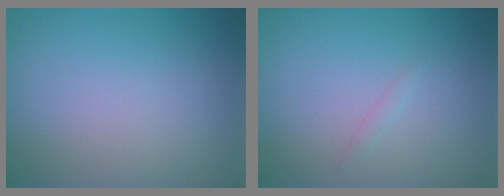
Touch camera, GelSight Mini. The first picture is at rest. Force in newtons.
{"total": 0.5, "press": 0.5, "slide": 0.0}